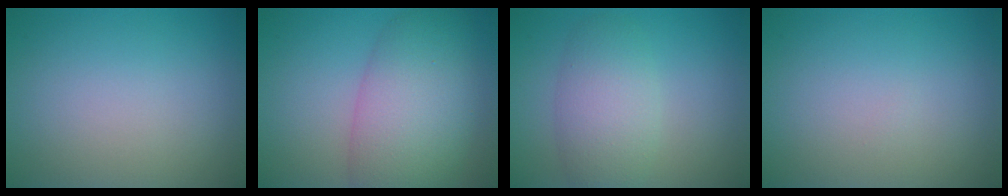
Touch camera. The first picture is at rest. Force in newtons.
{"total": 8.5, "press": 8.5, "slide": 0.3}
{"total": 4.4, "press": 4.4, "slide": 0.1}
{"total": 0.0}